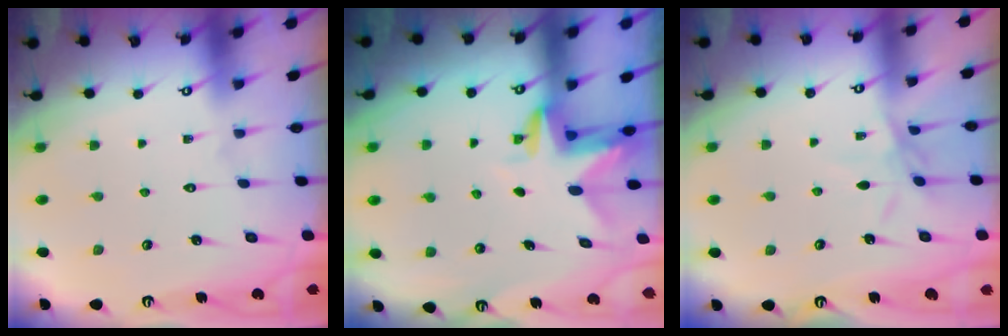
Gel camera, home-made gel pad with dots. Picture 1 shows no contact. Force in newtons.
{"total": 3.1, "press": 3.1, "slide": 0.2}
{"total": 5.2, "press": 5.2, "slide": 0.6}